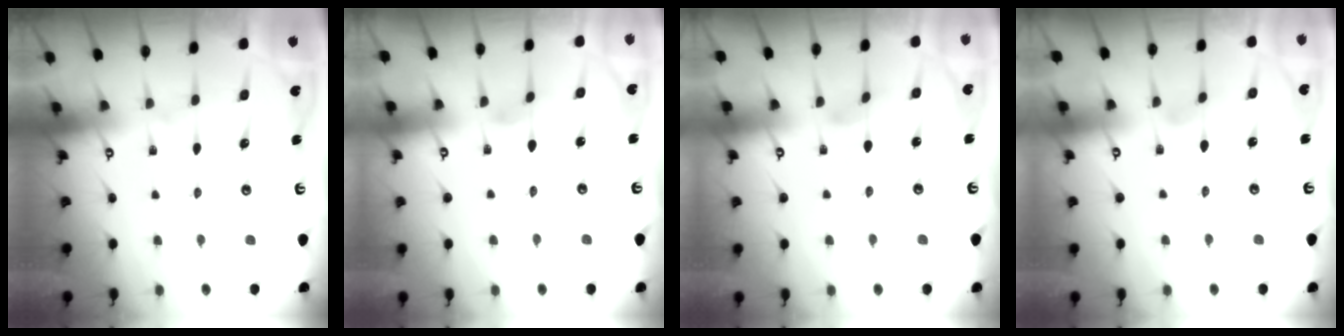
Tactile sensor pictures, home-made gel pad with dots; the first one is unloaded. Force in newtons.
{"total": 0.8, "press": 0.8, "slide": 0.1}
{"total": 0.6, "press": 0.6, "slide": 0.2}
{"total": 0.8, "press": 0.8, "slide": 0.1}